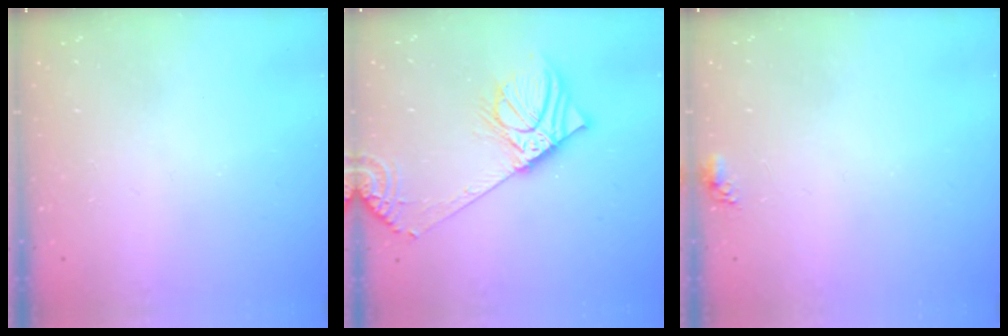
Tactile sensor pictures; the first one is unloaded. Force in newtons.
{"total": 15.9, "press": 15.5, "slide": 3.5}
{"total": 5.6, "press": 5.5, "slide": 0.7}